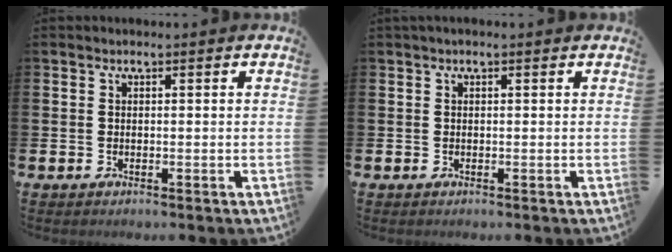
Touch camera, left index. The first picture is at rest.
{"total": 0.0}